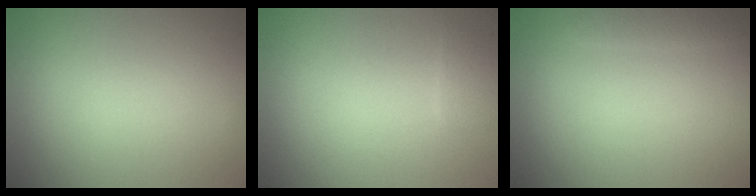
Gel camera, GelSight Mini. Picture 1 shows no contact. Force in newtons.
{"total": 1.0, "press": 1.0, "slide": 0.1}
{"total": 1.2, "press": 1.2, "slide": 0.1}